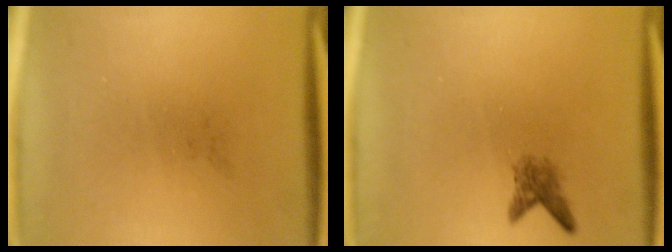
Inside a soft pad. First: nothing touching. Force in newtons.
{"total": 2.1}